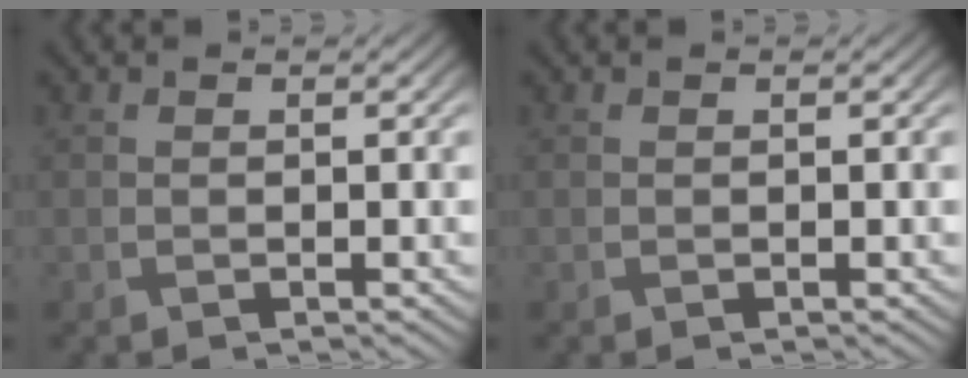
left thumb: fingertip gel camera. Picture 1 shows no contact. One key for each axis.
{"total": 0.0}